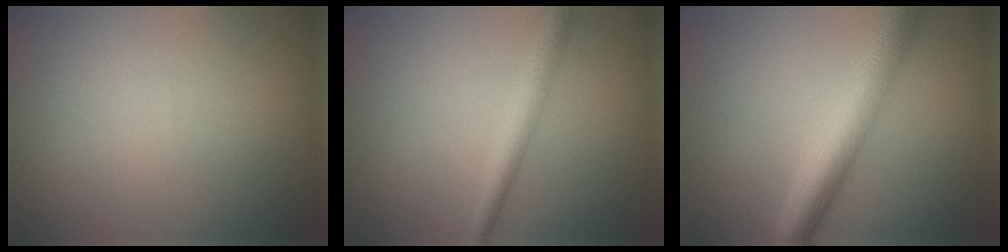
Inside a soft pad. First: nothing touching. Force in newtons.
{"total": 2.5, "press": 2.5, "slide": 0.1}
{"total": 6.5, "press": 6.5, "slide": 0.2}